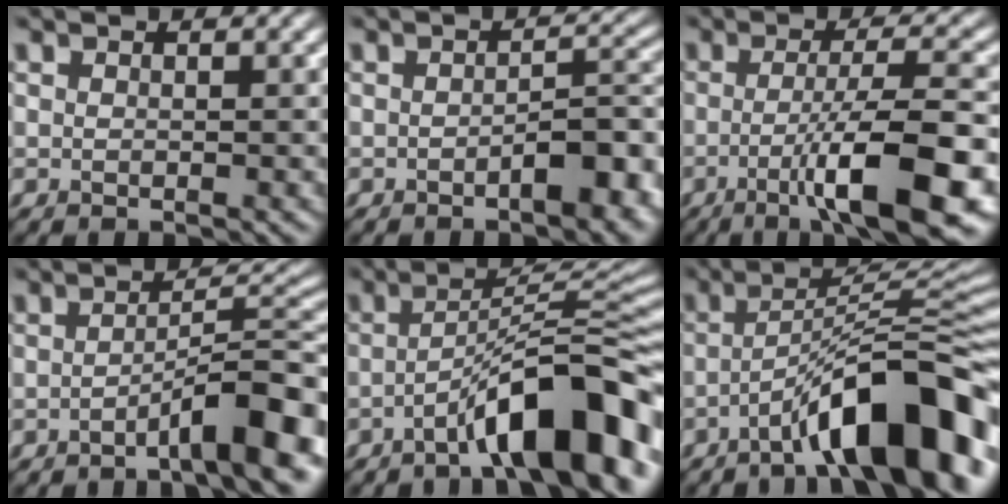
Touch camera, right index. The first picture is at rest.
{"total": 4.8, "force": [-2.2, 1.6, 4.0], "torque": [-0.054, 0.011, -0.032]}
{"total": 9.9, "force": [-3.4, 2.0, 9.1], "torque": [-0.128, 0.006, -0.062]}
{"total": 7.5, "force": [-3.4, 1.3, 6.6], "torque": [-0.086, 0.019, -0.058]}
{"total": 10.6, "force": [-5.3, 2.4, 8.9], "torque": [-0.119, 0.025, -0.089]}
{"total": 11.7, "force": [-6.4, 2.7, 9.5], "torque": [-0.125, 0.023, -0.104]}